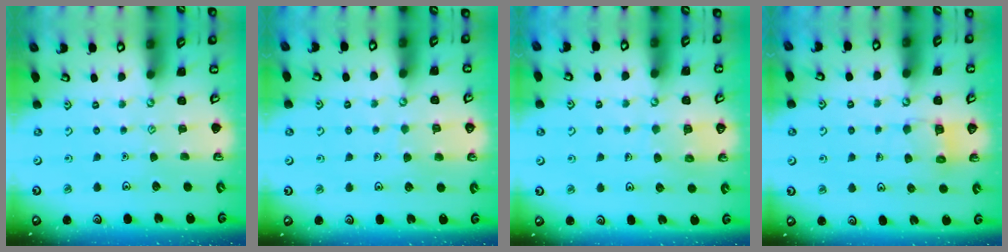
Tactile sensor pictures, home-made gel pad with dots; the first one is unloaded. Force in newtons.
{"total": 5.1, "press": 5.1, "slide": 0.4}
{"total": 6.4, "press": 6.4, "slide": 0.5}
{"total": 6.3, "press": 6.3, "slide": 0.6}